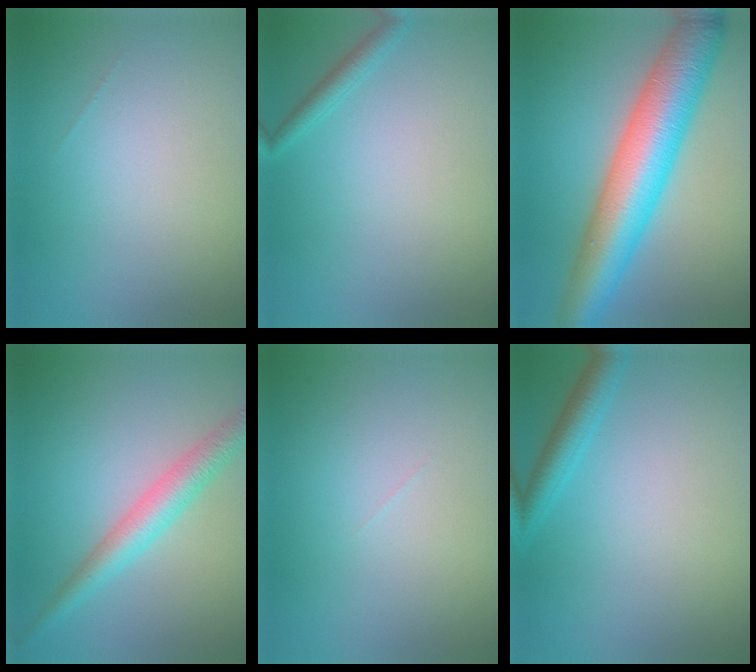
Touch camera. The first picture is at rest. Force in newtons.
{"total": 1.4, "press": 1.4, "slide": 0.1}
{"total": 10.4, "press": 10.4, "slide": 0.2}
{"total": 3.8, "press": 3.8, "slide": 0.0}
{"total": 0.0}
{"total": 2.7, "press": 2.7, "slide": 0.2}